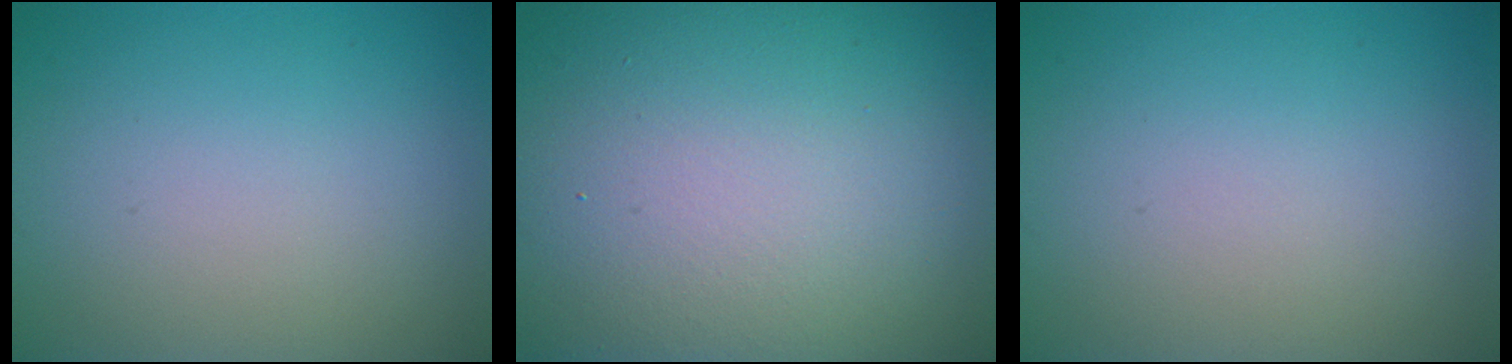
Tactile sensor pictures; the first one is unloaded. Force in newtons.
{"total": 24.2, "press": 24.2, "slide": 1.2}
{"total": 0.0}